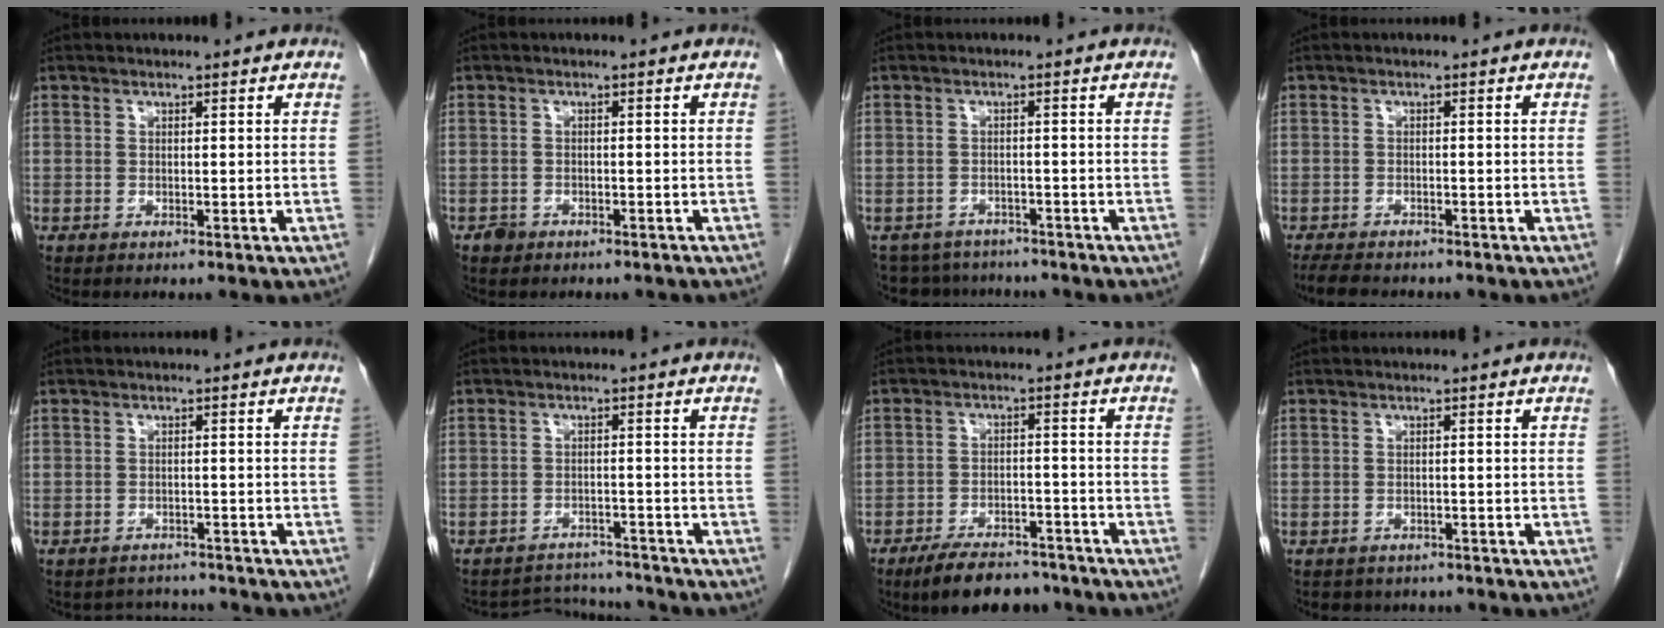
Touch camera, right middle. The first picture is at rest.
{"total": 2.1, "force": [-1.6, 1.3, 0.3], "torque": [-0.012, 0.004, -0.022]}
{"total": 7.3, "force": [-6.7, 3.0, 0.3], "torque": [-0.007, 0.008, -0.089]}
{"total": 5.8, "force": [-5.1, 1.6, 2.4], "torque": [-0.041, -0.012, -0.078]}
{"total": 3.6, "force": [-3.4, 1.2, -0.6], "torque": [0.007, 0.009, -0.049]}
{"total": 5.6, "force": [-5.4, 0.9, -1.2], "torque": [0.018, 0.013, -0.080]}
{"total": 9.5, "force": [-7.8, 3.6, 4.0], "torque": [-0.060, -0.001, -0.124]}
{"total": 4.6, "force": [-4.0, 2.3, 0.5], "torque": [-0.007, 0.005, -0.047]}